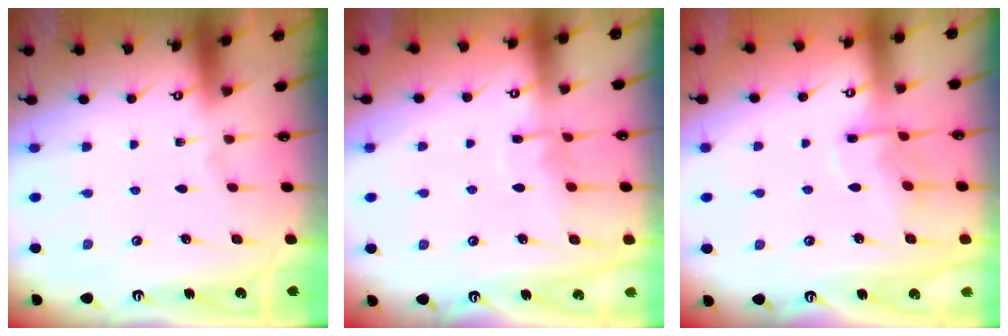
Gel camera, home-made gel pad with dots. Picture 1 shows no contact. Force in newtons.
{"total": 6.7, "press": 6.7, "slide": 0.5}
{"total": 7.6, "press": 7.6, "slide": 0.6}